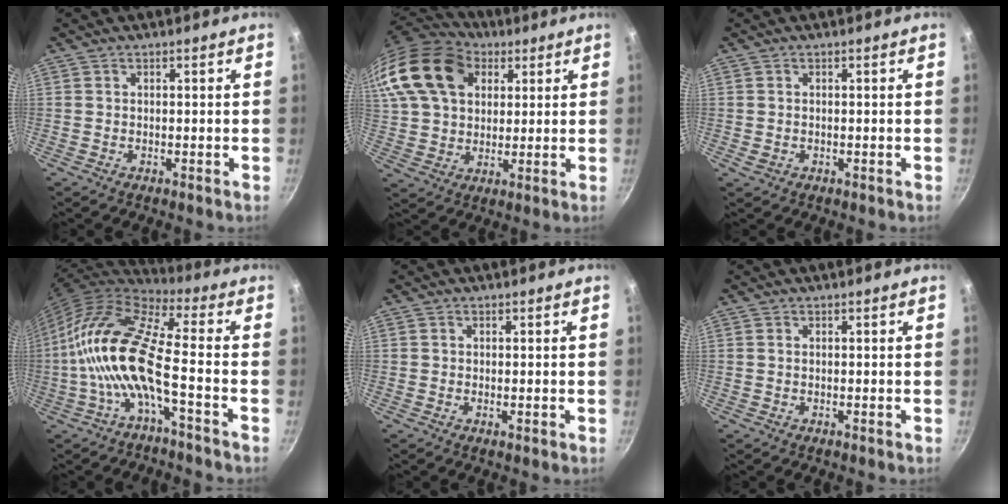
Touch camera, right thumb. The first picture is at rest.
{"total": 24.4, "force": [9.5, 17.5, 14.2], "torque": [-0.301, 0.020, 0.170]}
{"total": 1.1, "force": [-0.2, 0.9, 0.5], "torque": [-0.007, 0.000, -0.002]}
{"total": 16.0, "force": [-3.4, 4.7, 14.9], "torque": [-0.300, 0.038, -0.078]}
{"total": 0.6, "force": [0.0, 0.2, 0.6], "torque": [-0.010, -0.001, -0.001]}
{"total": 0.0}